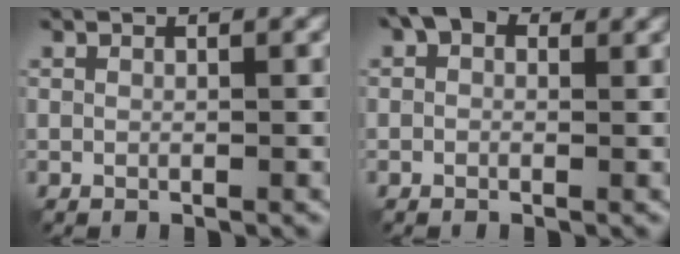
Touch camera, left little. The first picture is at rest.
{"total": 4.0, "force": [1.9, 2.6, 2.4], "torque": [-0.044, 0.012, 0.017]}